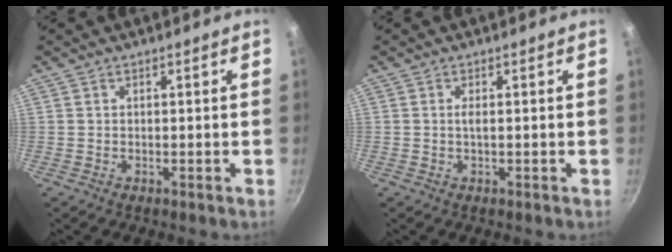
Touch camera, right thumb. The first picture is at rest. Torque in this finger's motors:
{"motor_torque": [0.63, 0.13, 0.62, -0.11, 0.01]}